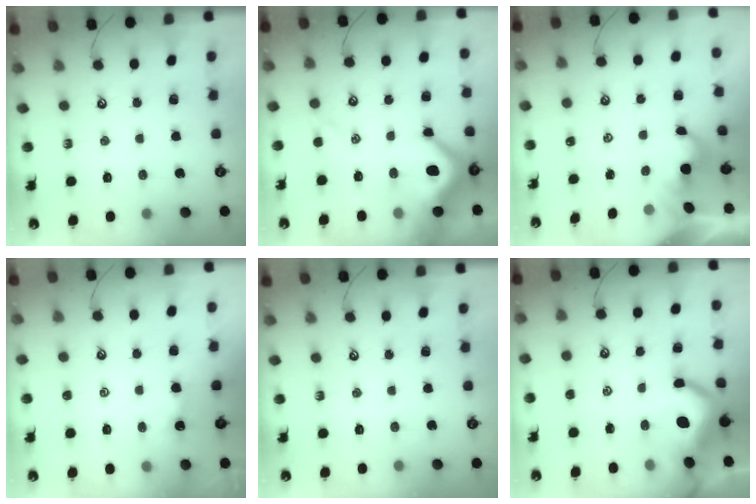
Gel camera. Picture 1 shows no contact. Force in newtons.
{"total": 10.9, "press": 10.8, "slide": 1.6}
{"total": 2.0, "press": 1.9, "slide": 0.4}
{"total": 0.0}
{"total": 0.0}
{"total": 8.9, "press": 8.7, "slide": 1.5}